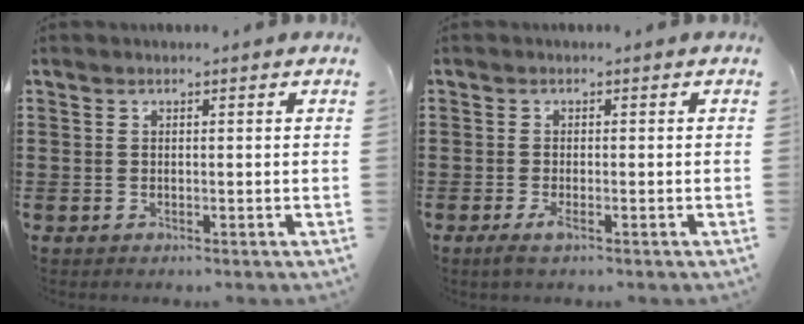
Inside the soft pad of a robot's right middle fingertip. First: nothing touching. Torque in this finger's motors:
{"motor_torque": [0.96, -0.33, 0.19, 0.06]}